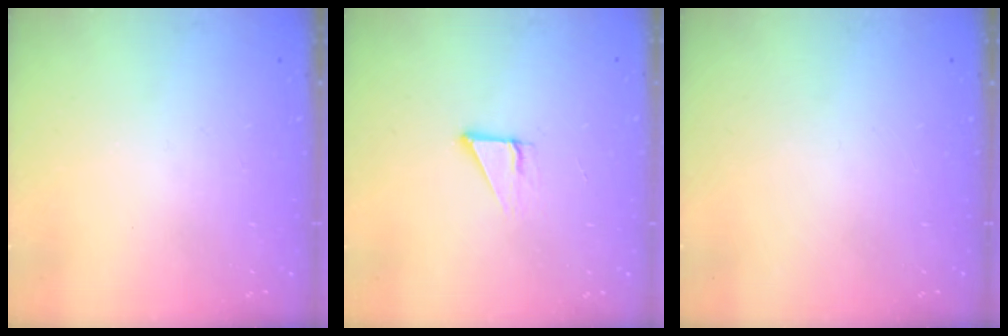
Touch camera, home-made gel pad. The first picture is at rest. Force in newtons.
{"total": 2.9, "press": 2.9, "slide": 0.2}
{"total": 0.0}